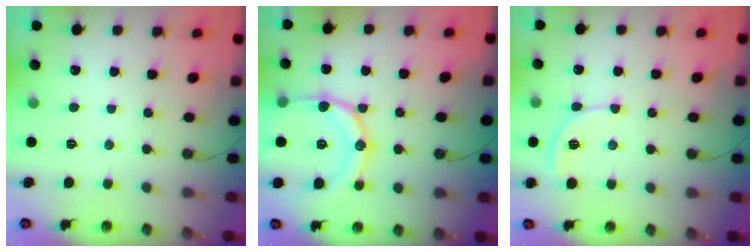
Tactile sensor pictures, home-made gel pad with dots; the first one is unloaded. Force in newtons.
{"total": 17.7, "press": 17.4, "slide": 3.3}
{"total": 5.5, "press": 5.5, "slide": 0.7}